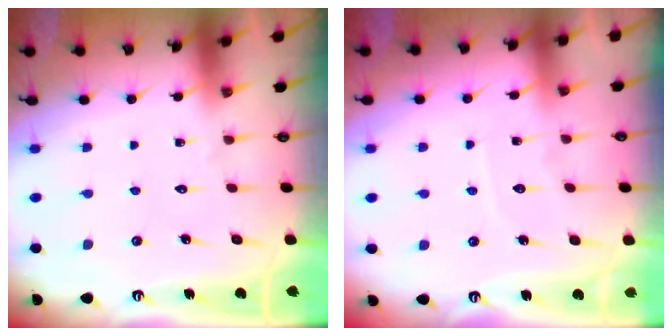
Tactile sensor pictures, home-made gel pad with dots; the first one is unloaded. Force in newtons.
{"total": 5.0, "press": 4.9, "slide": 0.6}